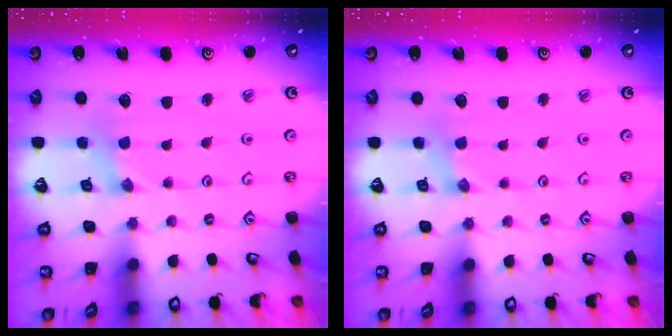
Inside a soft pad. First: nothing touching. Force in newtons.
{"total": 2.8, "press": 2.8, "slide": 0.3}